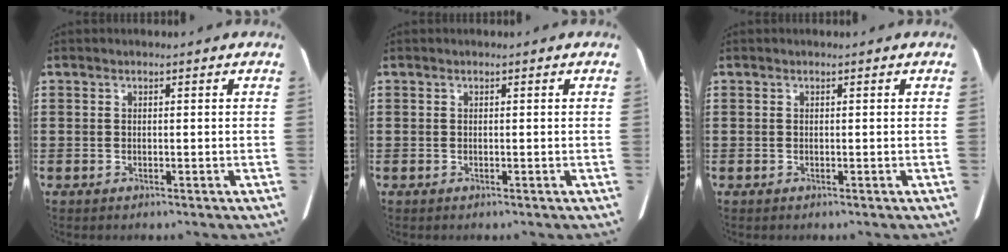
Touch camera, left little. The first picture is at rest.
{"total": 0.0}
{"total": 0.0}